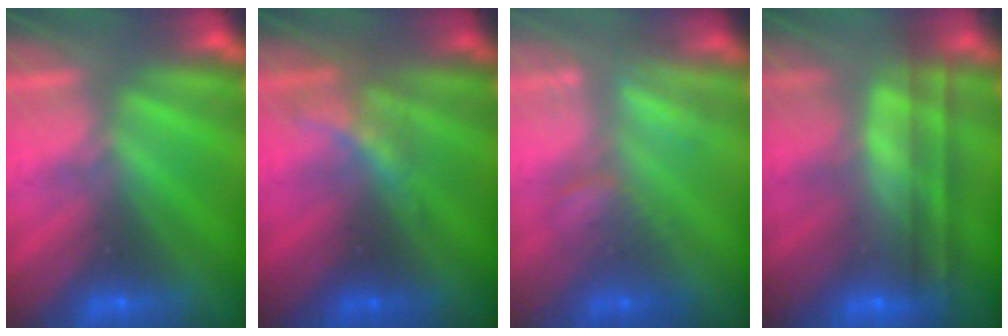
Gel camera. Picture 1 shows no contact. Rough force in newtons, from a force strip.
{"total": 2.2}
{"total": 2.8}
{"total": 9.0}